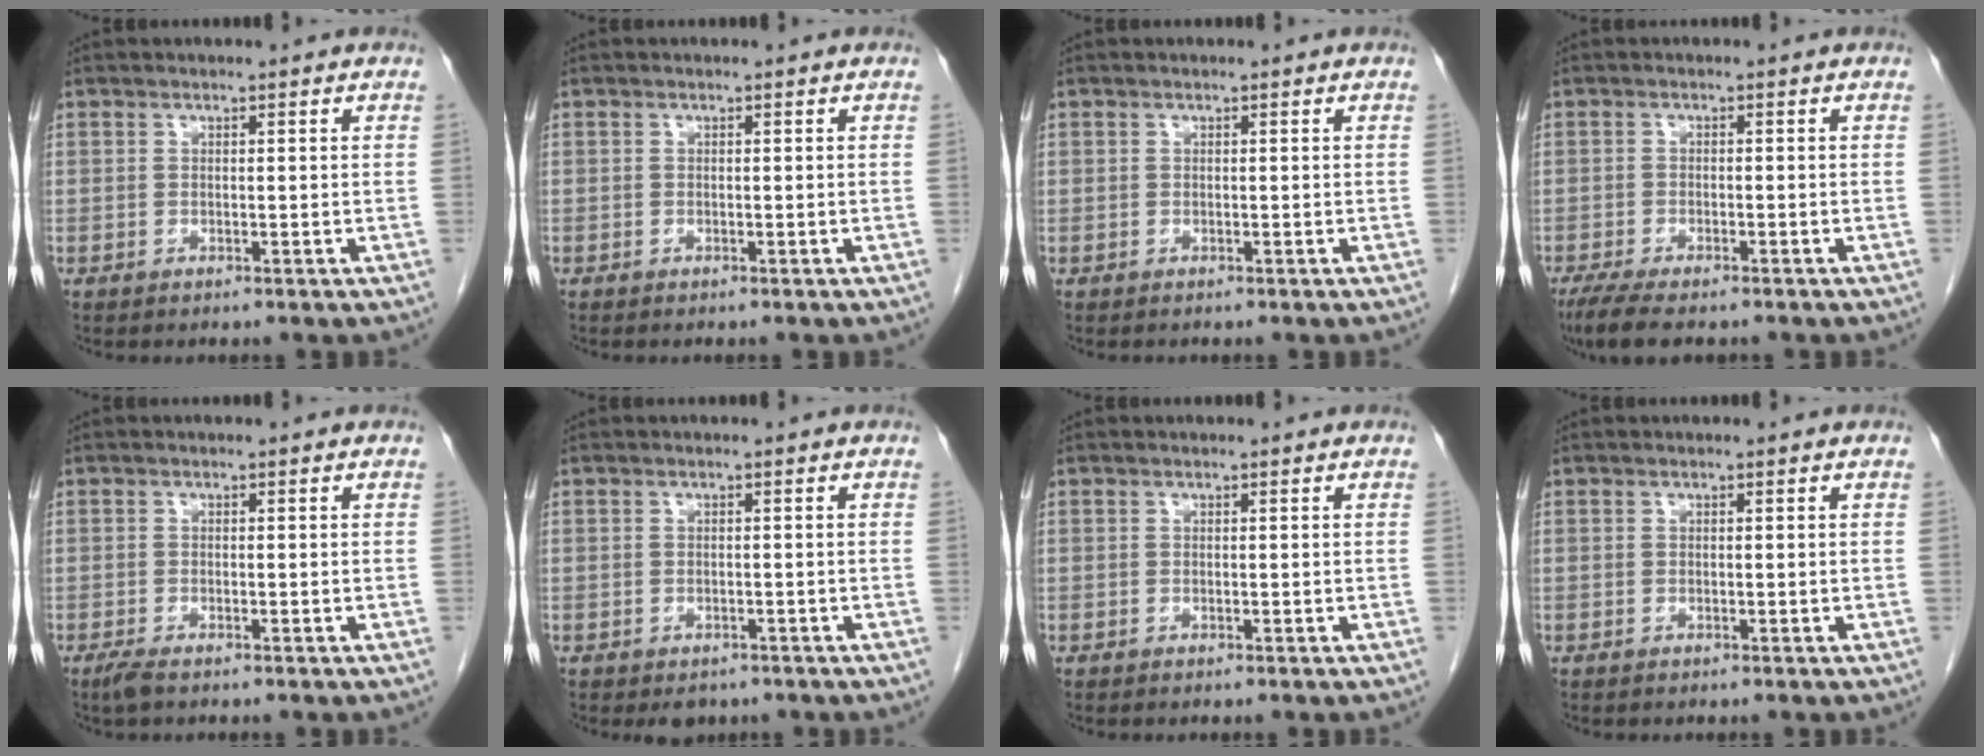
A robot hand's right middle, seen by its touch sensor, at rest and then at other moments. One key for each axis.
{"total": 0.0}
{"total": 0.0}
{"total": 6.8, "fx": -5.3, "fy": 1.8, "fz": 4.0, "tx": -0.068, "ty": -0.015, "tz": -0.083}
{"total": 1.7, "fx": -1.2, "fy": 0.3, "fz": 1.1, "tx": -0.031, "ty": -0.006, "tz": -0.023}
{"total": 2.4, "fx": -1.8, "fy": 1.4, "fz": 0.8, "tx": -0.009, "ty": 0.000, "tz": -0.017}
{"total": 0.0}
{"total": 0.0}